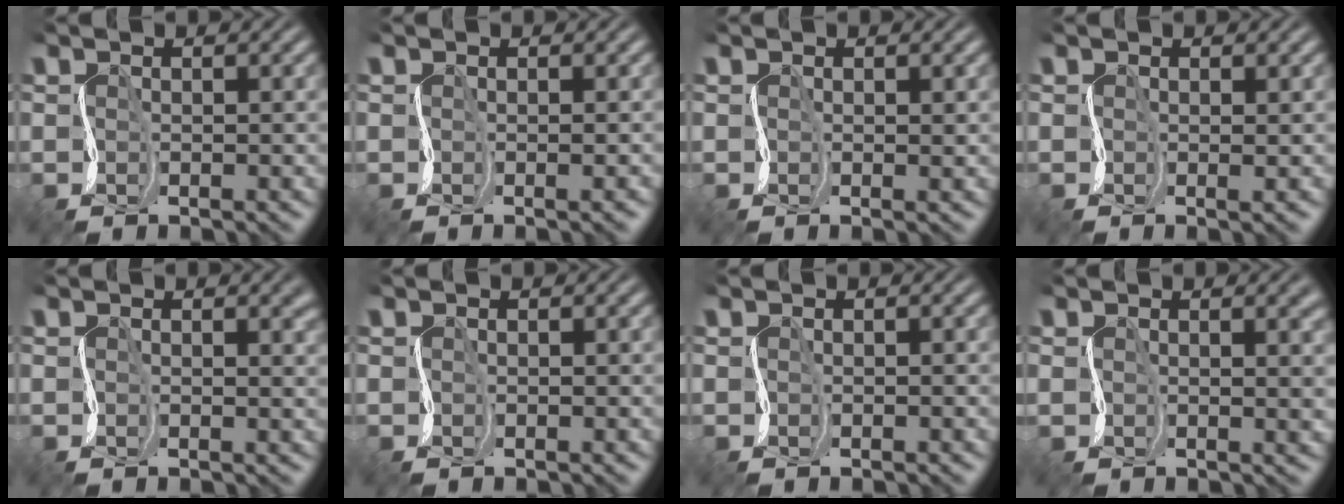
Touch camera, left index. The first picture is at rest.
{"total": 0.6, "force": [0.0, -0.1, 0.6], "torque": [-0.001, 0.004, 0.001]}
{"total": 0.6, "force": [0.2, 0.2, 0.5], "torque": [-0.006, -0.001, 0.005]}
{"total": 1.0, "force": [0.3, 0.1, 0.9], "torque": [-0.014, 0.002, 0.007]}
{"total": 1.9, "force": [0.6, 1.1, 1.5], "torque": [-0.010, 0.001, 0.006]}
{"total": 0.0}
{"total": 0.0}
{"total": 3.0, "force": [1.0, 1.4, 2.4], "torque": [-0.016, 0.005, 0.012]}